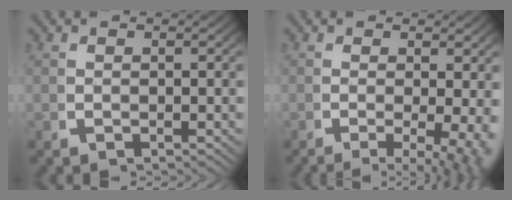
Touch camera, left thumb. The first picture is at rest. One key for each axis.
{"total": 6.7, "fx": -3.7, "fy": 2.6, "fz": 4.9, "tx": -0.071, "ty": -0.034, "tz": -0.045}